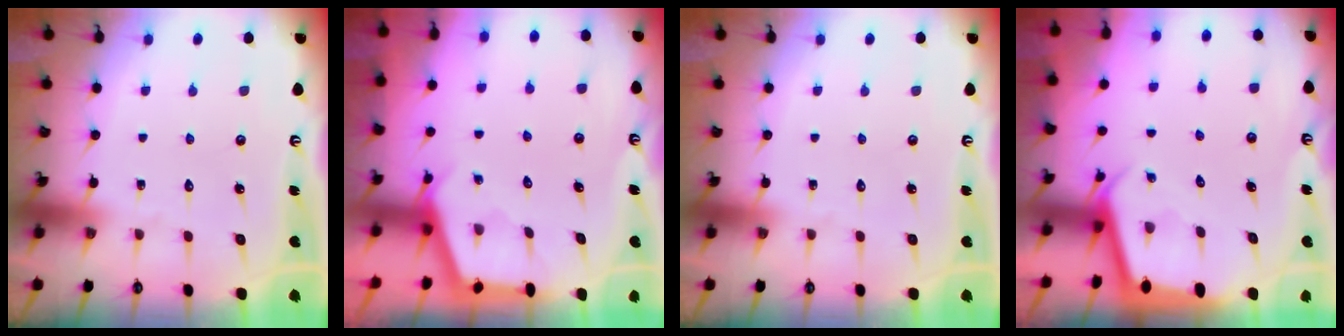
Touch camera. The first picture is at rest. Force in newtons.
{"total": 2.7, "press": 2.7, "slide": 0.3}
{"total": 0.0}
{"total": 2.5, "press": 2.5, "slide": 0.1}